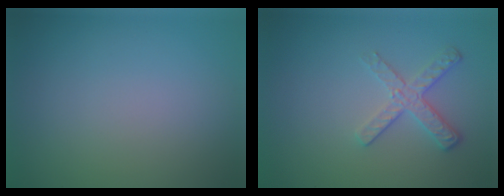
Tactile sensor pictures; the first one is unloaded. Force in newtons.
{"total": 2.6, "press": 2.2, "slide": 1.4}